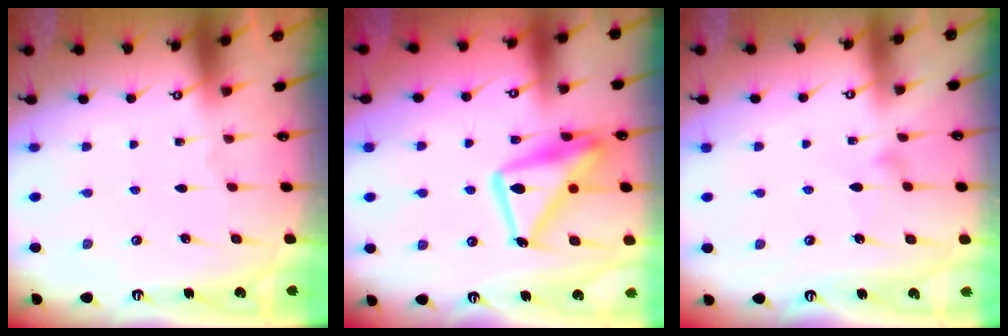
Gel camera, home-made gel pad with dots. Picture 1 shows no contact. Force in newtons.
{"total": 17.5, "press": 17.4, "slide": 1.6}
{"total": 4.7, "press": 4.7, "slide": 0.3}